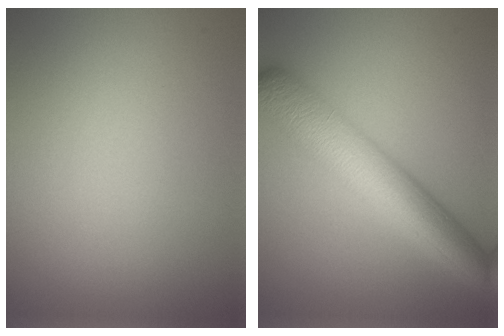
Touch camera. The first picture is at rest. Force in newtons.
{"total": 7.9, "press": 7.9, "slide": 0.1}